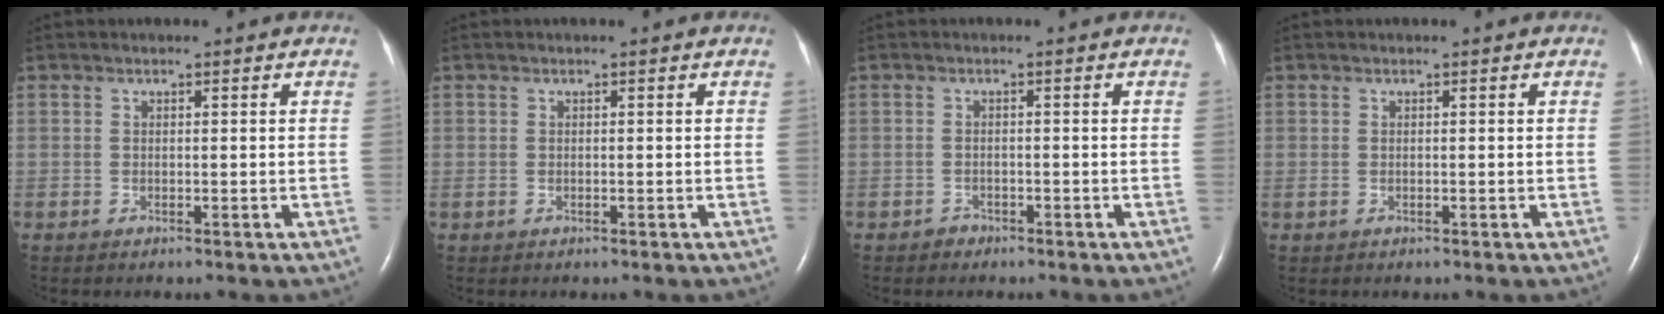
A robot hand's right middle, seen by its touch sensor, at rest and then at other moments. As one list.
[{"total": 0.0}, {"total": 1.1, "force": [-0.9, 0.7, -0.1], "torque": [0.001, 0.003, -0.018]}, {"total": 0.0}]